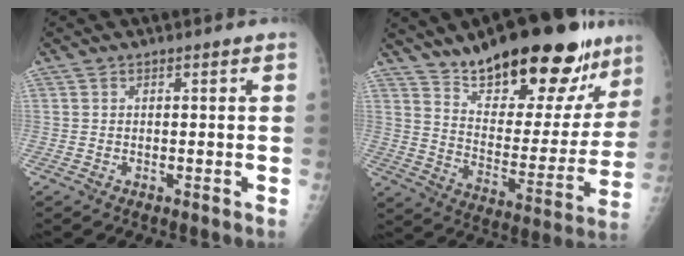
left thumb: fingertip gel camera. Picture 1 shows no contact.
{"total": 26.9, "force": [19.0, 10.0, 16.4], "torque": [-0.197, -0.088, 0.290]}